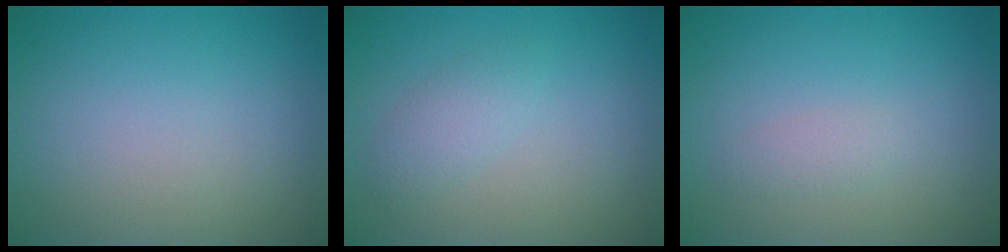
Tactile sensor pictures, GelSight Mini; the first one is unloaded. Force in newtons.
{"total": 1.6, "press": 1.6, "slide": 0.0}
{"total": 1.0, "press": 1.0, "slide": 0.0}